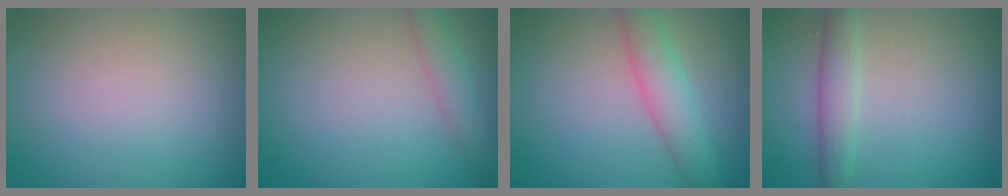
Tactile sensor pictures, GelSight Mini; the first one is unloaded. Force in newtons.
{"total": 2.1, "press": 2.1, "slide": 0.1}
{"total": 3.5, "press": 3.5, "slide": 0.0}
{"total": 2.4, "press": 2.4, "slide": 0.1}